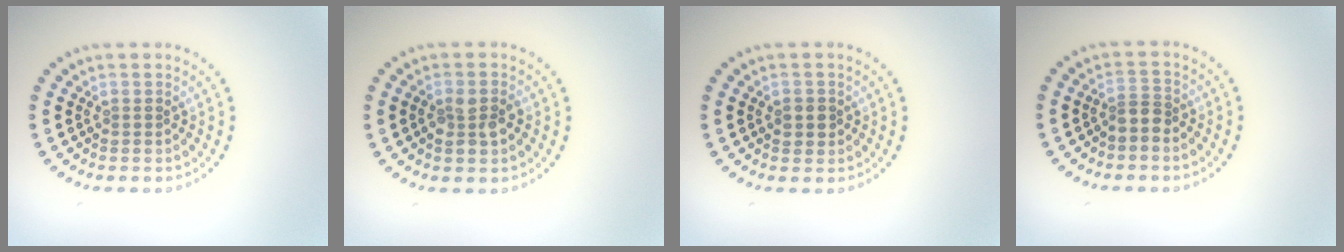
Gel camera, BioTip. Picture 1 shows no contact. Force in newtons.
{"total": 2.5, "press": 2.4, "slide": 0.4}
{"total": 1.5, "press": 1.4, "slide": 0.4}
{"total": 1.5, "press": 1.2, "slide": 1.0}